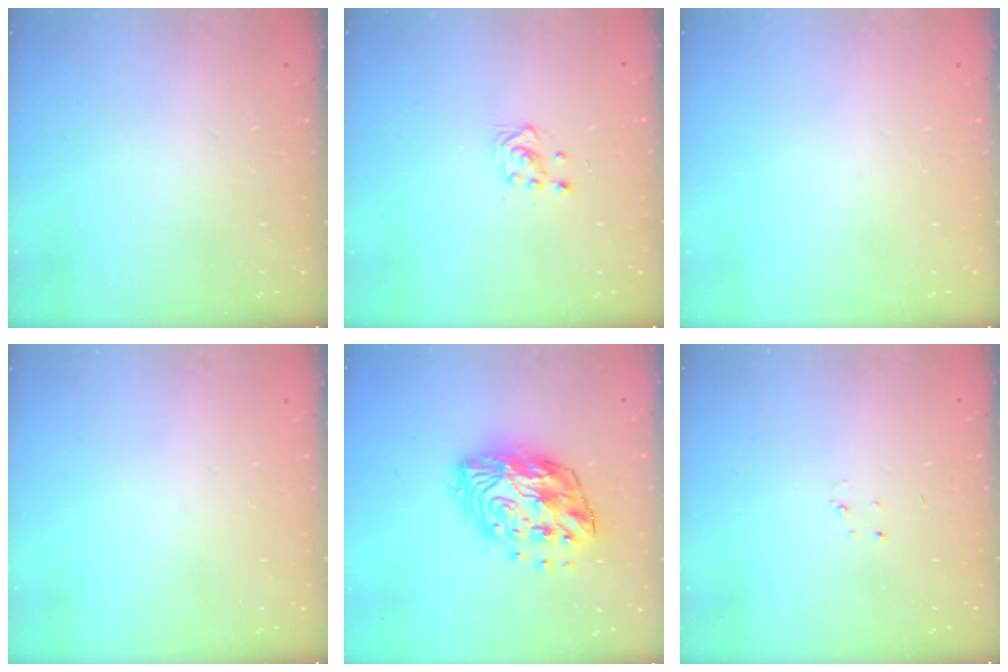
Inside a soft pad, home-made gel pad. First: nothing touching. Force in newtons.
{"total": 3.6, "press": 3.4, "slide": 1.1}
{"total": 0.0}
{"total": 0.0}
{"total": 15.1, "press": 15.1, "slide": 0.7}
{"total": 2.3, "press": 2.3, "slide": 0.3}